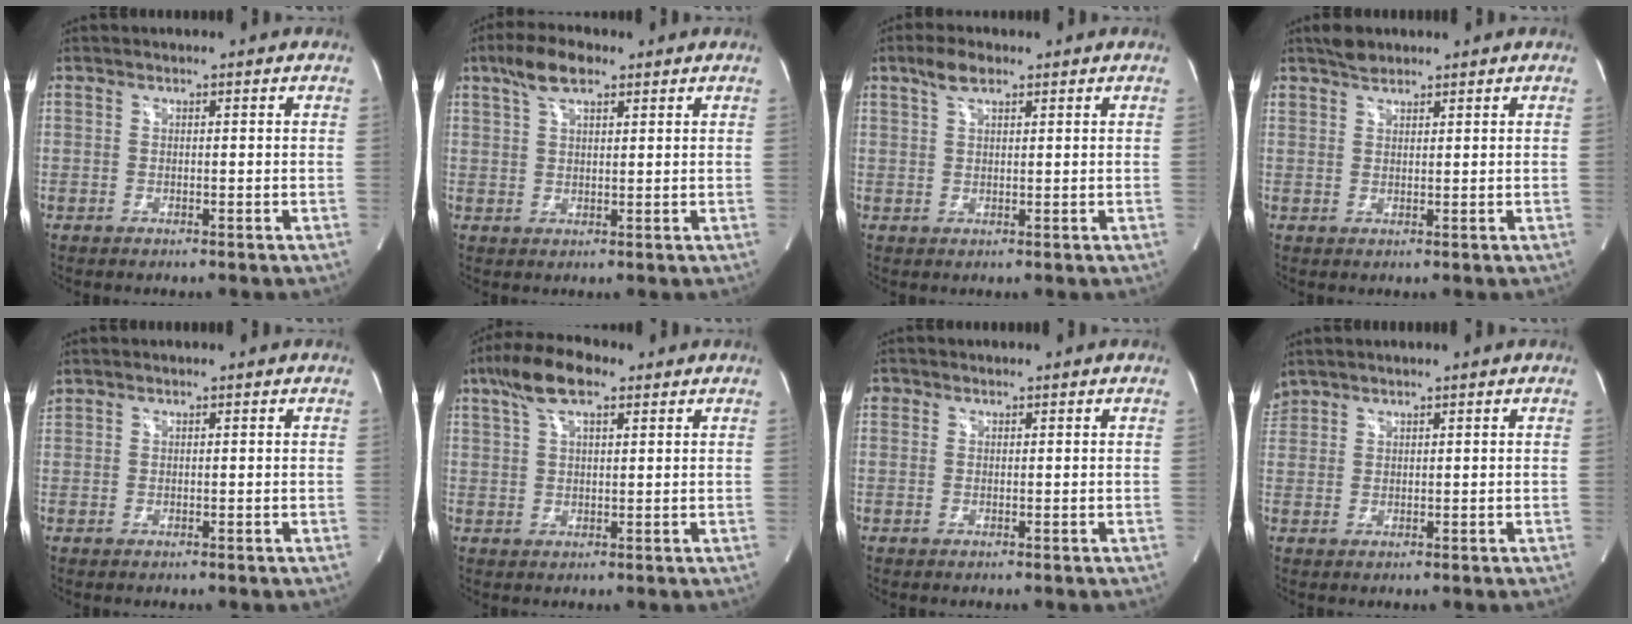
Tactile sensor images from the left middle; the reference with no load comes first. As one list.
[{"total": 5.9, "force": [3.8, 2.0, 4.1], "torque": [-0.087, 0.018, 0.071]}, {"total": 3.4, "force": [2.3, 1.2, 2.3], "torque": [-0.051, 0.010, 0.047]}, {"total": 2.6, "force": [2.3, 1.0, 0.8], "torque": [-0.019, 0.009, 0.041]}, {"total": 1.1, "force": [1.0, 0.2, 0.3], "torque": [-0.017, 0.019, 0.027]}, {"total": 8.2, "force": [5.0, 2.7, 6.0], "torque": [-0.123, 0.026, 0.091]}, {"total": 1.1, "force": [0.6, 0.9, 0.1], "torque": [0.006, 0.005, 0.009]}, {"total": 2.7, "force": [2.5, 0.9, 0.2], "torque": [-0.012, 0.020, 0.054]}]